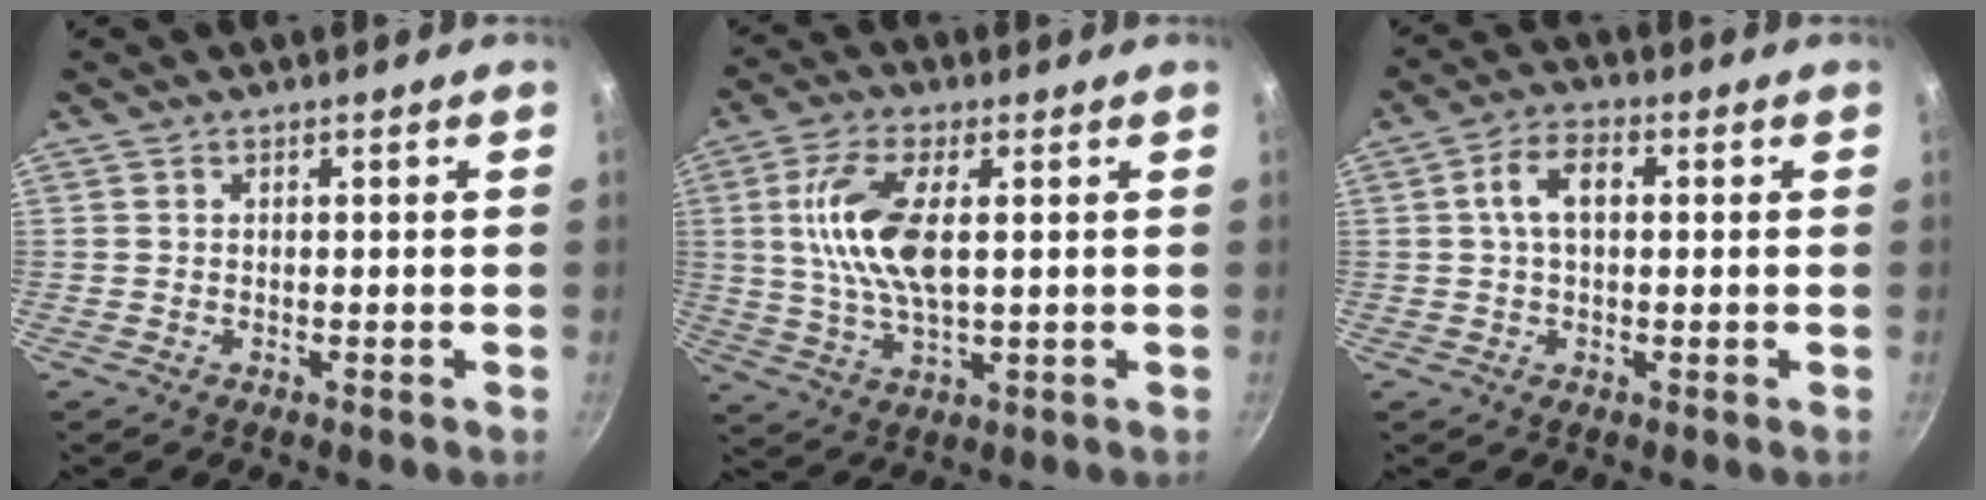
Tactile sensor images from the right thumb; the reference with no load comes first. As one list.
[{"total": 12.3, "force": [2.1, 5.2, 10.9], "torque": [-0.217, 0.001, 0.039]}, {"total": 6.5, "force": [1.0, 3.9, 5.2], "torque": [-0.085, 0.016, 0.011]}]